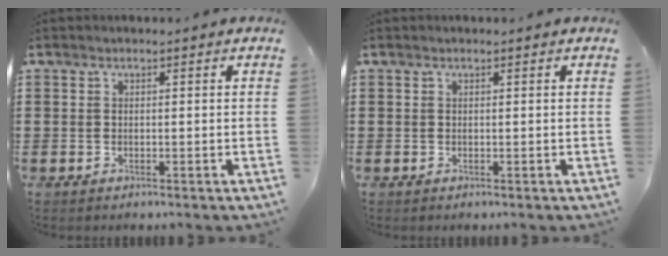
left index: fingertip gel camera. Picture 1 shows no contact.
{"total": 0.0}